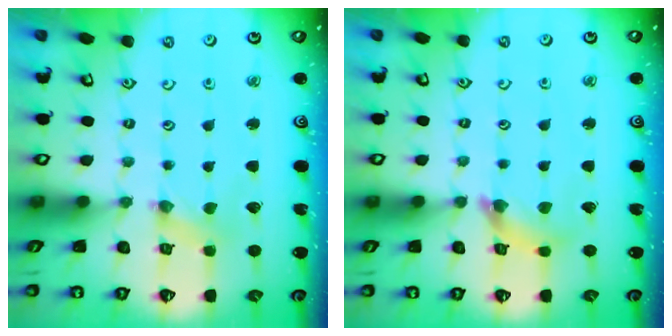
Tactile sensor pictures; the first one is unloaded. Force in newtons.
{"total": 5.3, "press": 5.3, "slide": 0.6}